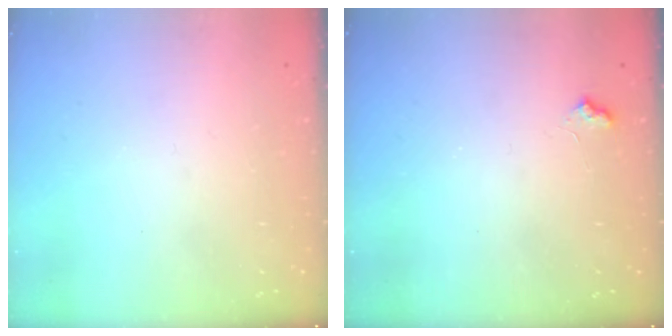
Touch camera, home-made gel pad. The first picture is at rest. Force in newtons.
{"total": 6.0, "press": 6.0, "slide": 0.8}